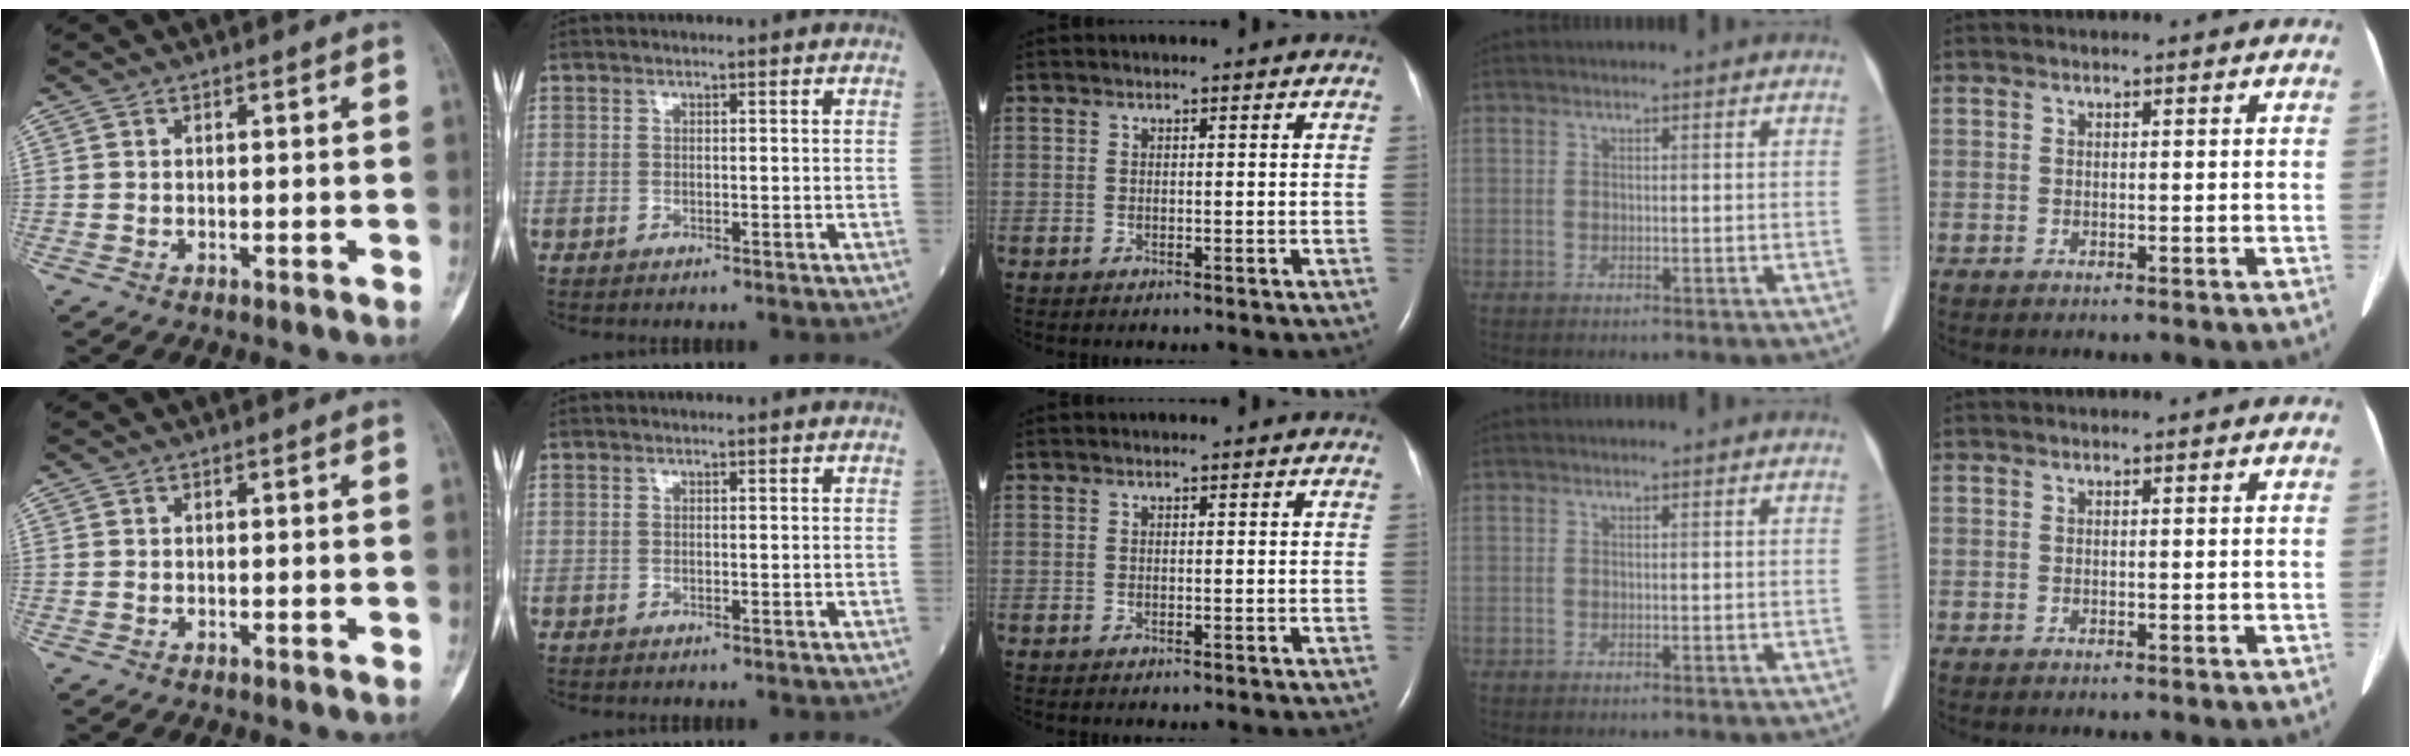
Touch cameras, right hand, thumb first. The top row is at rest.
{}